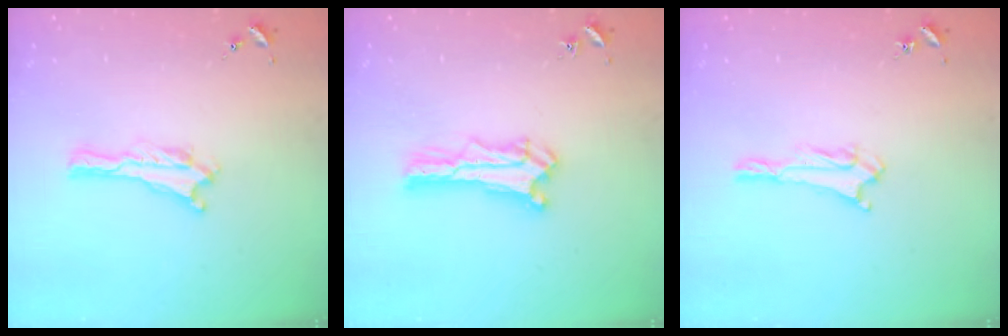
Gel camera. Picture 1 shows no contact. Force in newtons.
{"total": 1.4, "press": 1.4, "slide": 0.2}
{"total": 1.7, "press": 1.7, "slide": 0.2}